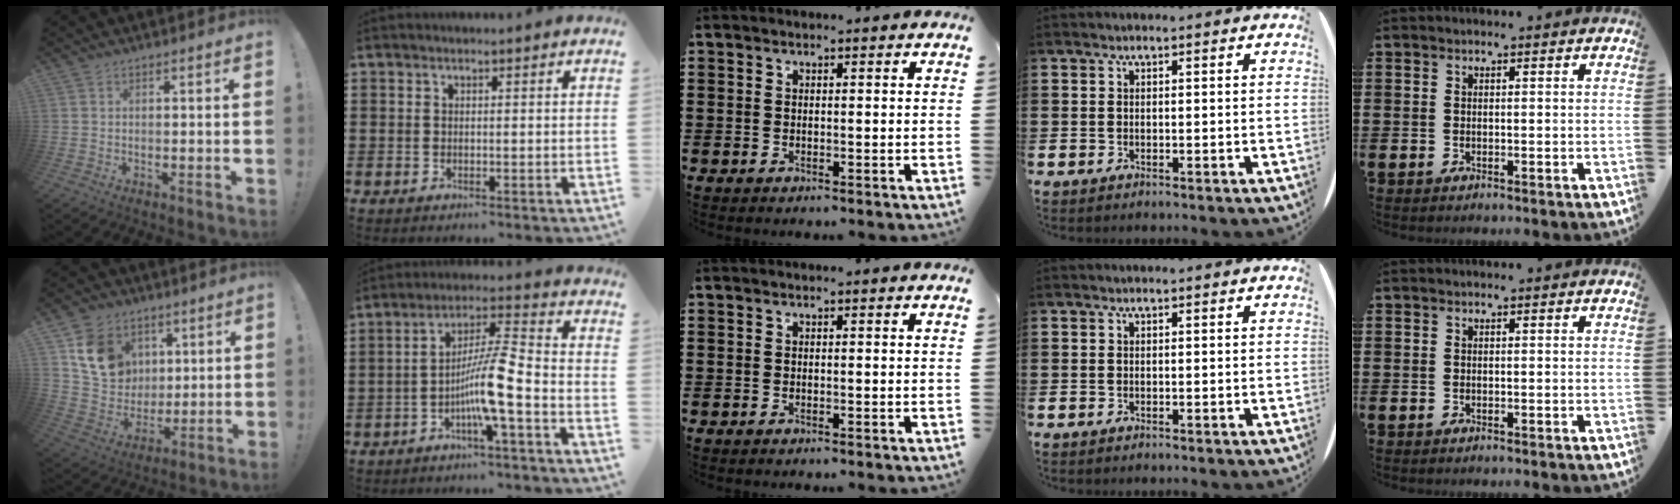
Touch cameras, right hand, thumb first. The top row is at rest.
{"thumb": {"total": 14.0, "force": [6.1, 11.4, 5.3], "torque": [-0.092, -0.020, 0.128]}, "index": {"total": 8.9, "force": [-3.7, 0.3, 8.1], "torque": [-0.159, -0.006, -0.073]}}